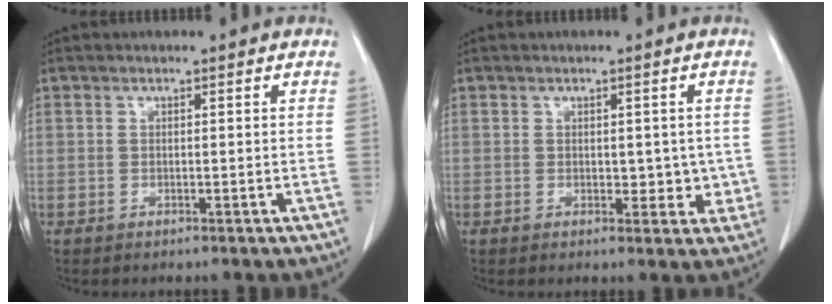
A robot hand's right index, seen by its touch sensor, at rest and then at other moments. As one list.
[{"total": 3.9, "force": [-0.1, 2.4, 3.1], "torque": [-0.027, 0.001, 0.004]}]